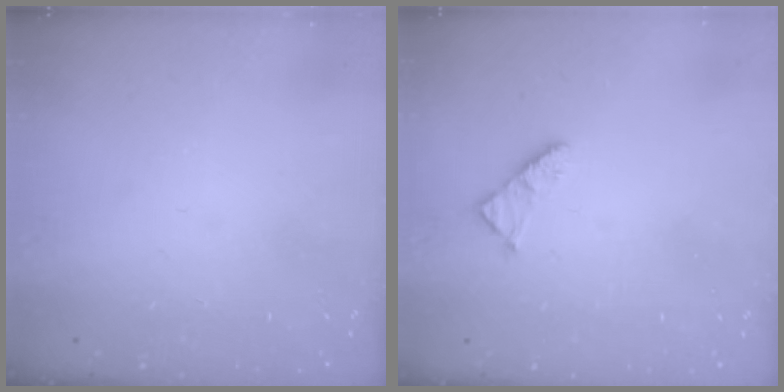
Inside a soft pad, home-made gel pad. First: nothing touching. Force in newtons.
{"total": 2.3, "press": 2.3, "slide": 0.4}